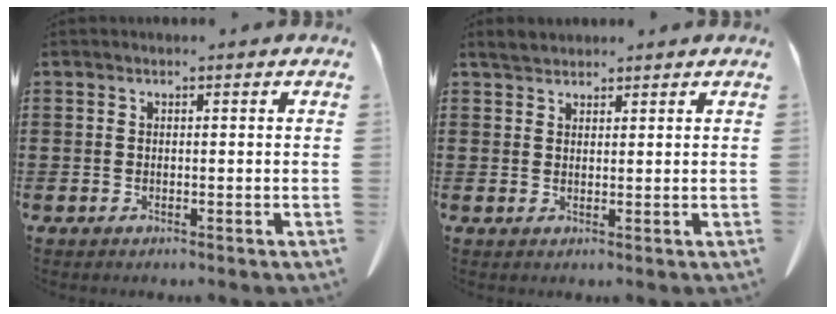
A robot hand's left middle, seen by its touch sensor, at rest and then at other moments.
{"total": 2.1, "force": [2.0, 0.6, 0.5], "torque": [-0.016, 0.002, 0.041]}